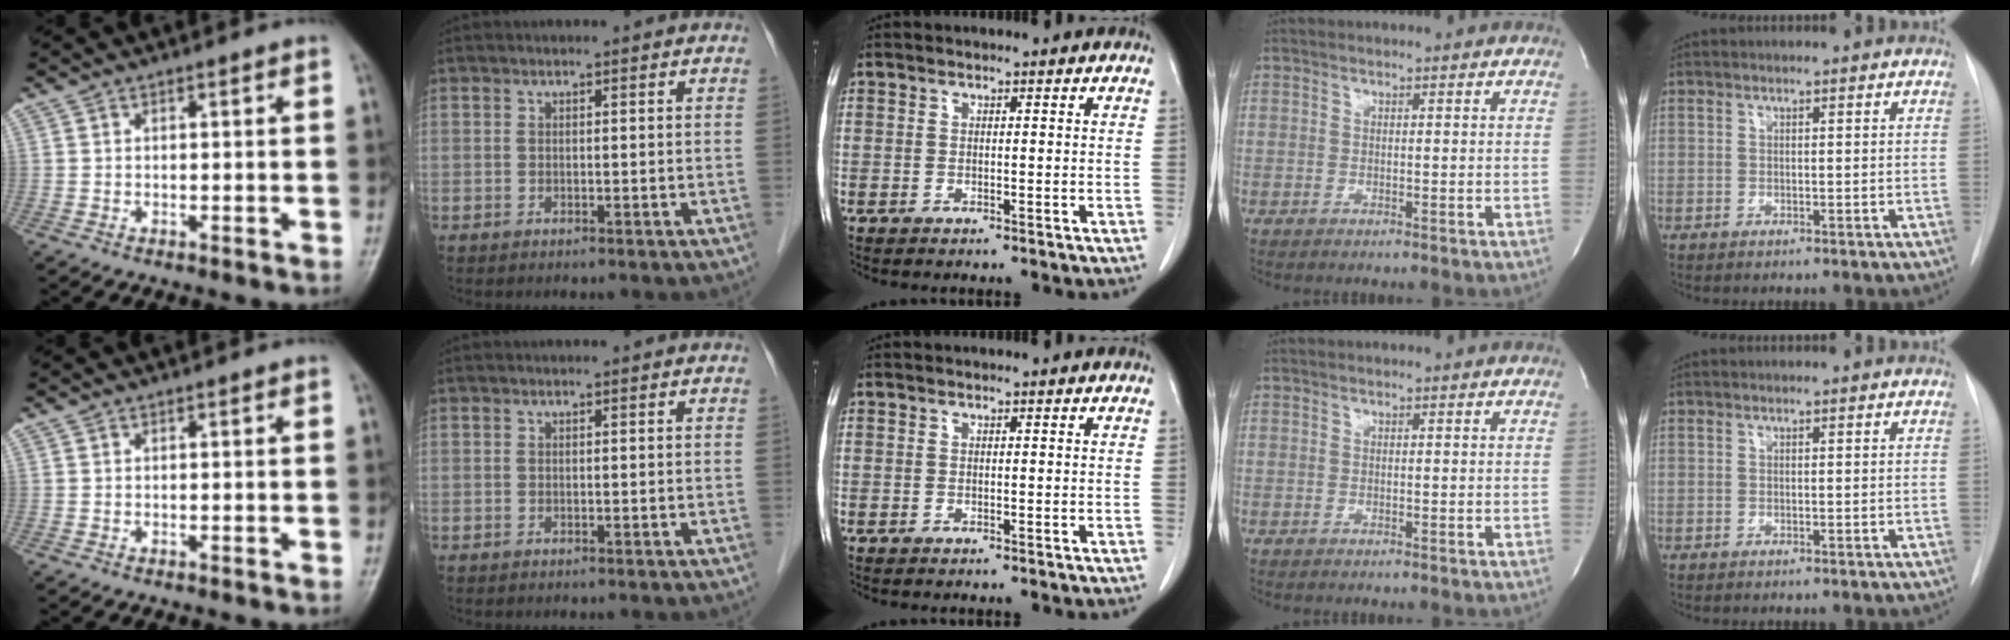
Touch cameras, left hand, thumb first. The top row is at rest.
{}